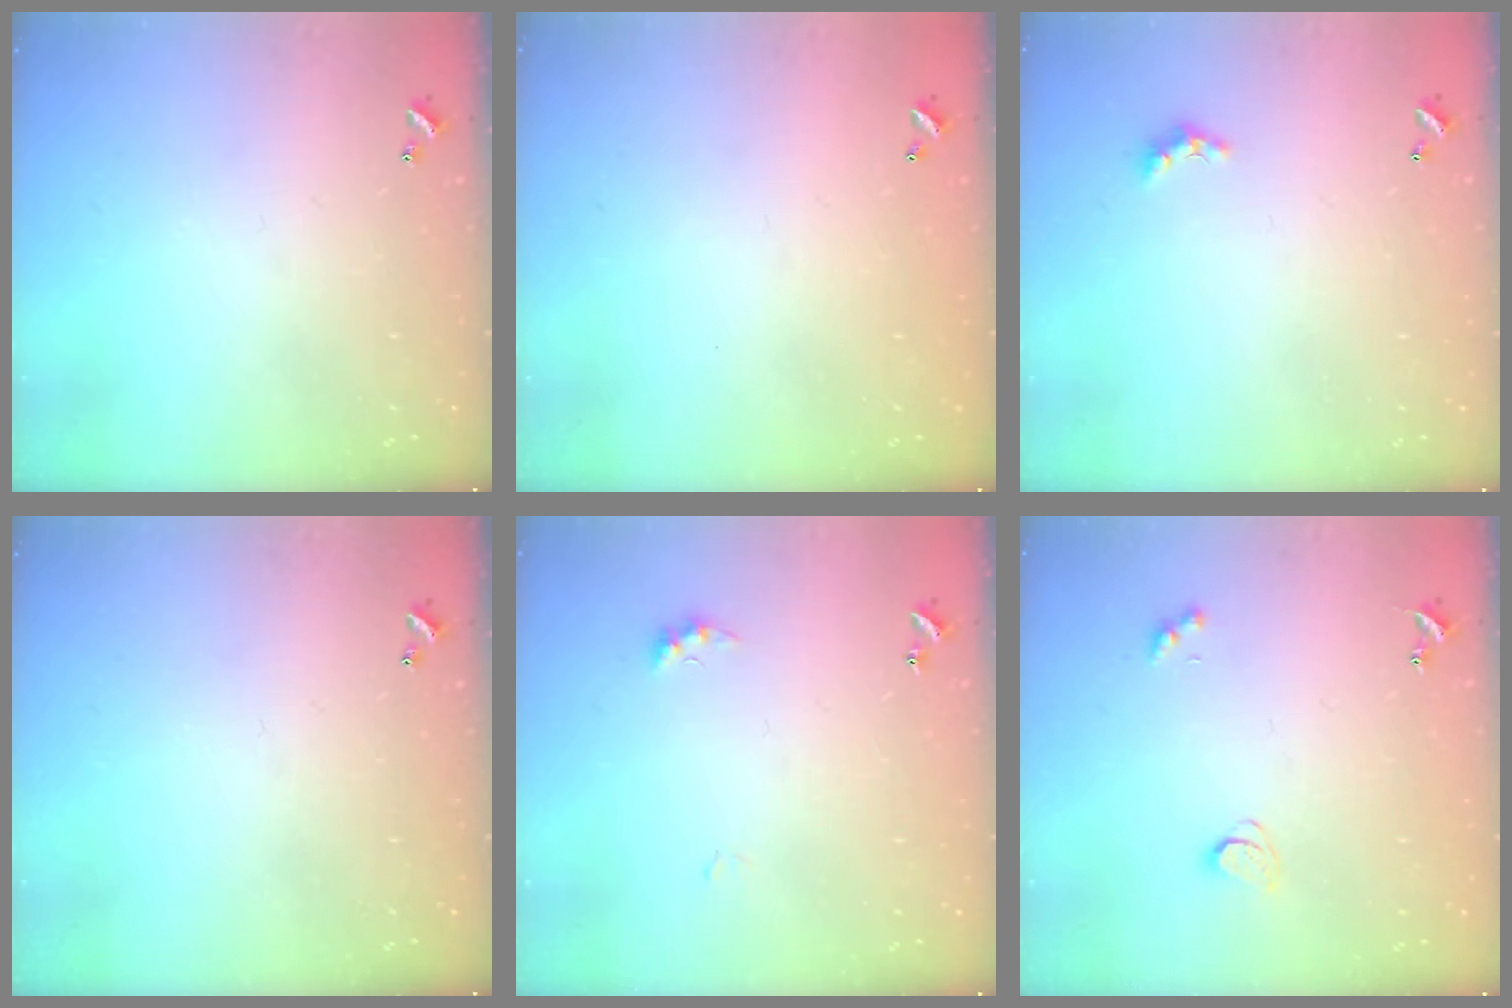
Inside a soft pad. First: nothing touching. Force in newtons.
{"total": 2.7, "press": 2.7, "slide": 0.1}
{"total": 2.0, "press": 1.9, "slide": 0.6}
{"total": 0.0}
{"total": 3.9, "press": 3.9, "slide": 0.7}
{"total": 1.7, "press": 1.6, "slide": 0.4}